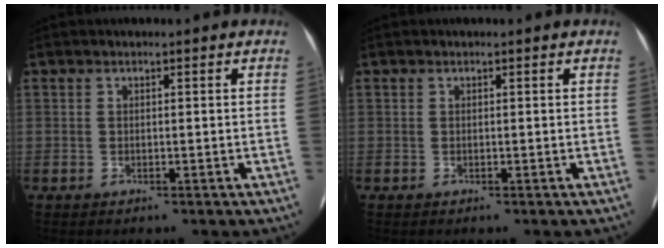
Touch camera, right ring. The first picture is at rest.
{"total": 0.0}